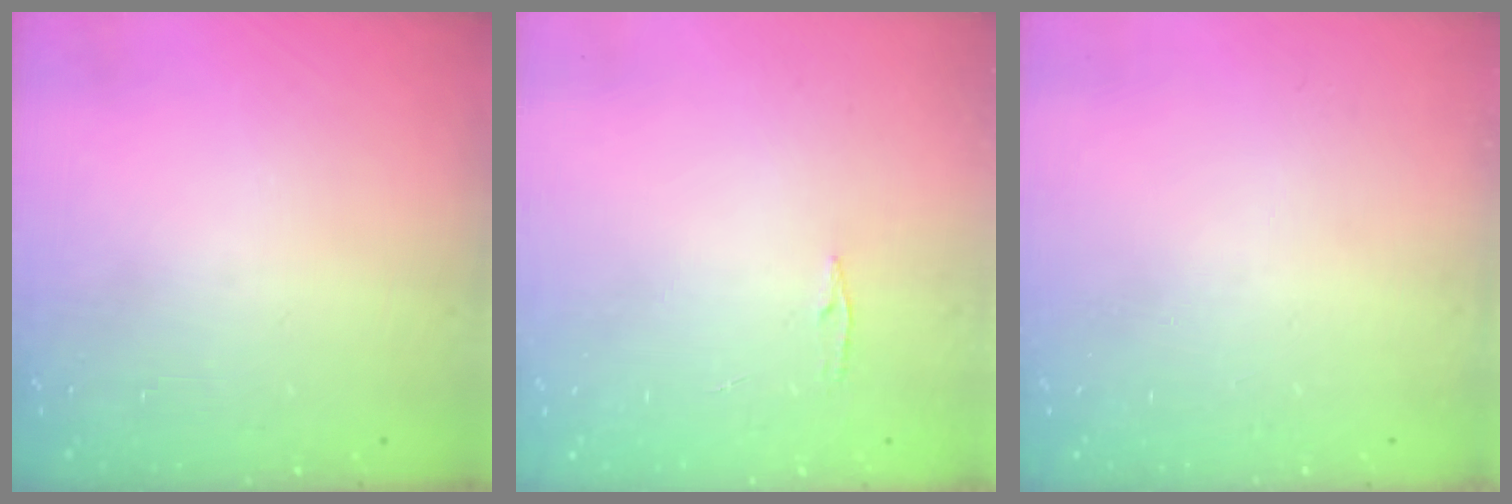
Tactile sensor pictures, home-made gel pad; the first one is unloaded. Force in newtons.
{"total": 3.8, "press": 3.7, "slide": 0.5}
{"total": 0.0}